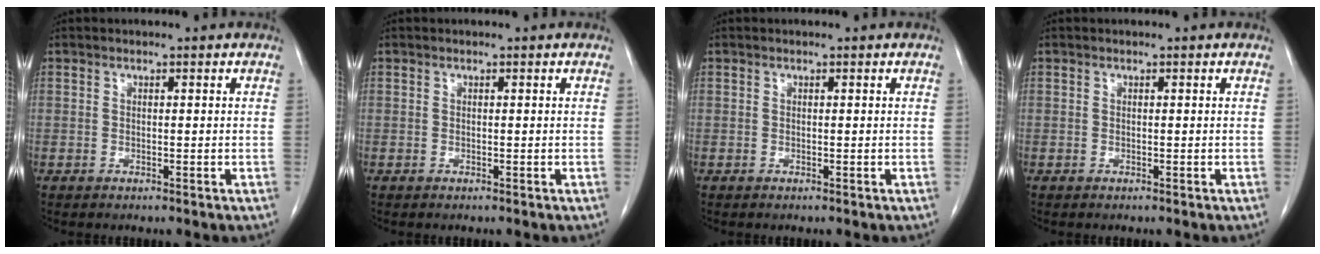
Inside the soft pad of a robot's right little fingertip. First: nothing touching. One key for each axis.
{"total": 0.0}
{"total": 0.0}
{"total": 0.0}